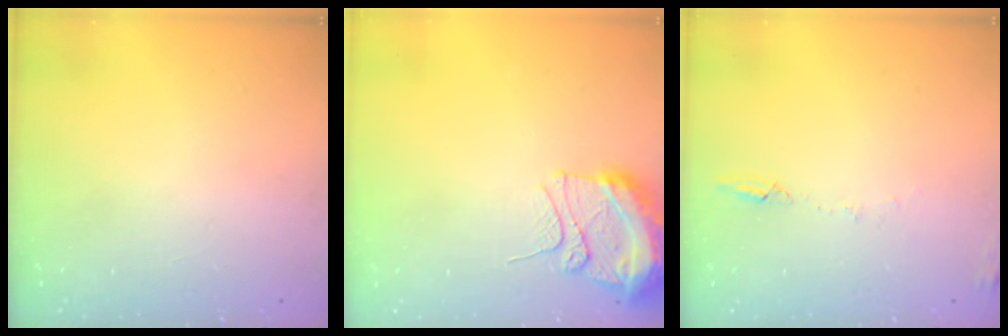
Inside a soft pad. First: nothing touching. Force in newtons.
{"total": 12.4, "press": 12.3, "slide": 1.6}
{"total": 5.2, "press": 5.1, "slide": 0.7}